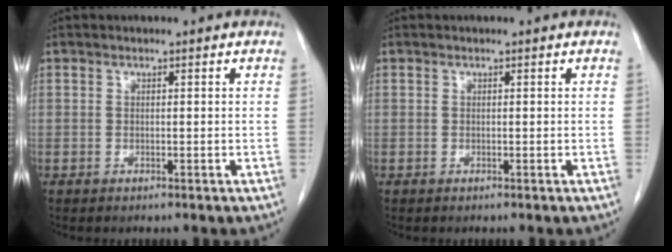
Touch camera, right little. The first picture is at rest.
{"total": 0.0}